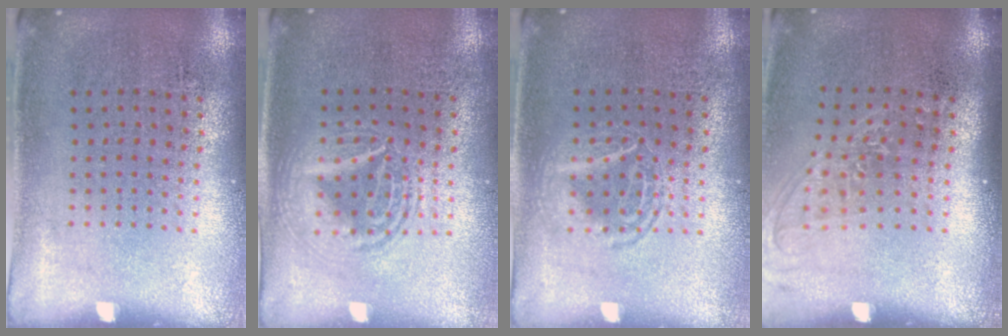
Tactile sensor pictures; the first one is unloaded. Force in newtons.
{"total": 2.9, "press": 2.9, "slide": 0.4}
{"total": 2.1, "press": 2.1, "slide": 0.3}
{"total": 1.4, "press": 1.1, "slide": 0.8}